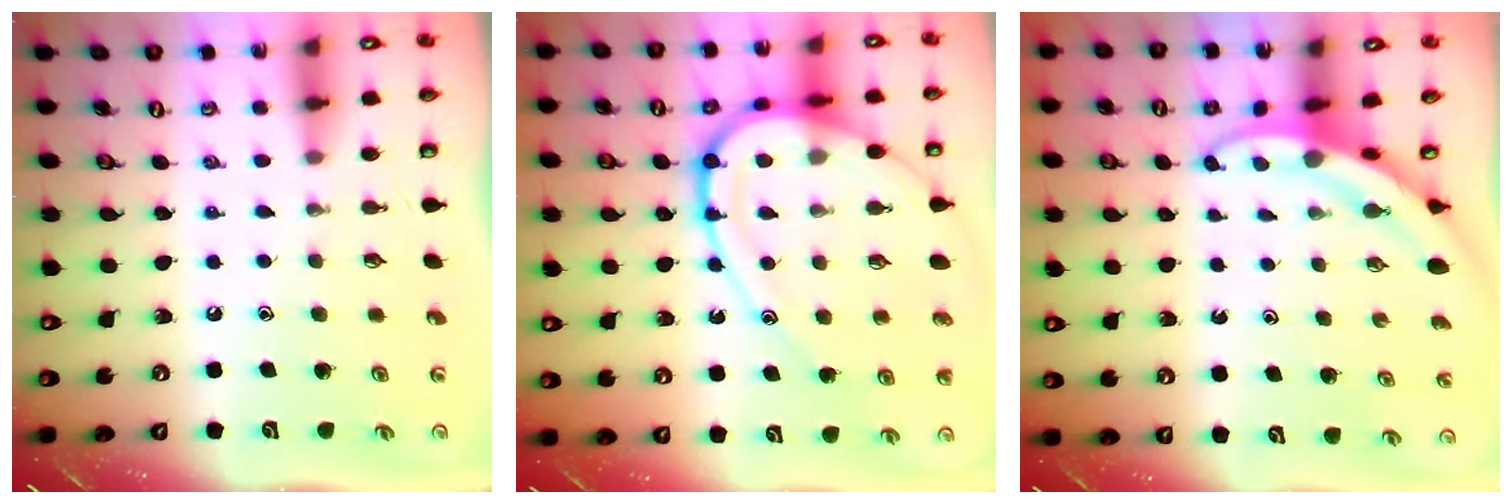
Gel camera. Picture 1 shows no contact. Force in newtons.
{"total": 17.7, "press": 17.6, "slide": 1.8}
{"total": 3.3, "press": 3.3, "slide": 0.2}